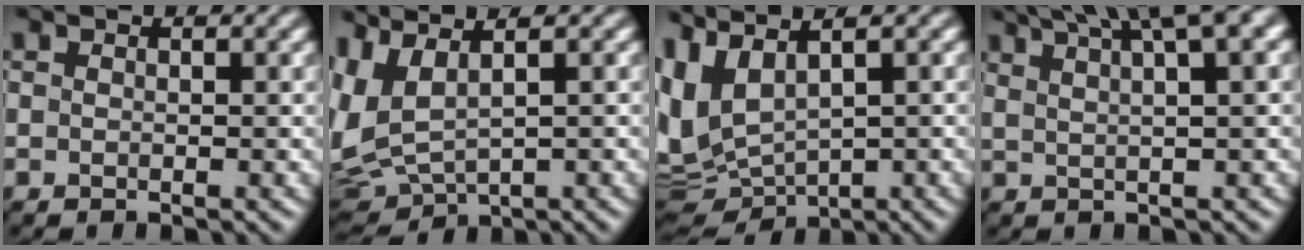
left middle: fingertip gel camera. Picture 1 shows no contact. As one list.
[{"total": 5.9, "force": [1.4, 2.9, 5.0], "torque": [-0.124, -0.012, 0.043]}, {"total": 7.5, "force": [0.5, 4.2, 6.1], "torque": [-0.143, -0.013, 0.026]}, {"total": 7.6, "force": [5.0, 1.6, 5.6], "torque": [-0.066, 0.033, 0.062]}]